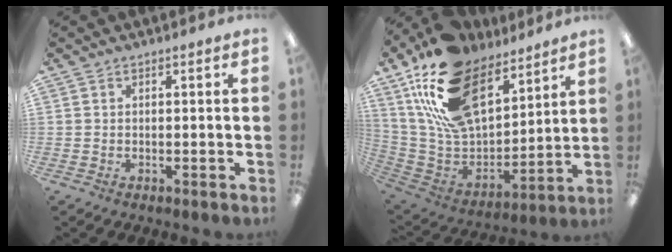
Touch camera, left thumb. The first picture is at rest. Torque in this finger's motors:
{"motor_torque": [0.75, 1.29, 1.28, -1.49, 0.26]}